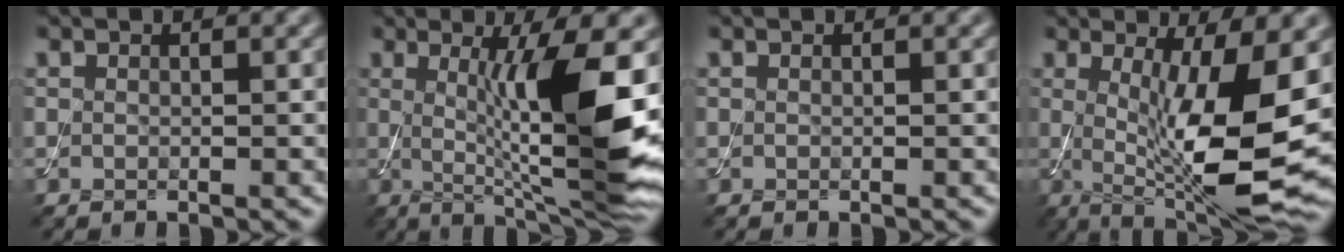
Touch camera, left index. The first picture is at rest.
{"total": 10.6, "force": [0.7, 2.0, 10.4], "torque": [-0.157, -0.013, 0.022]}
{"total": 0.0}
{"total": 11.5, "force": [-0.1, 2.9, 11.1], "torque": [-0.181, -0.021, 0.005]}